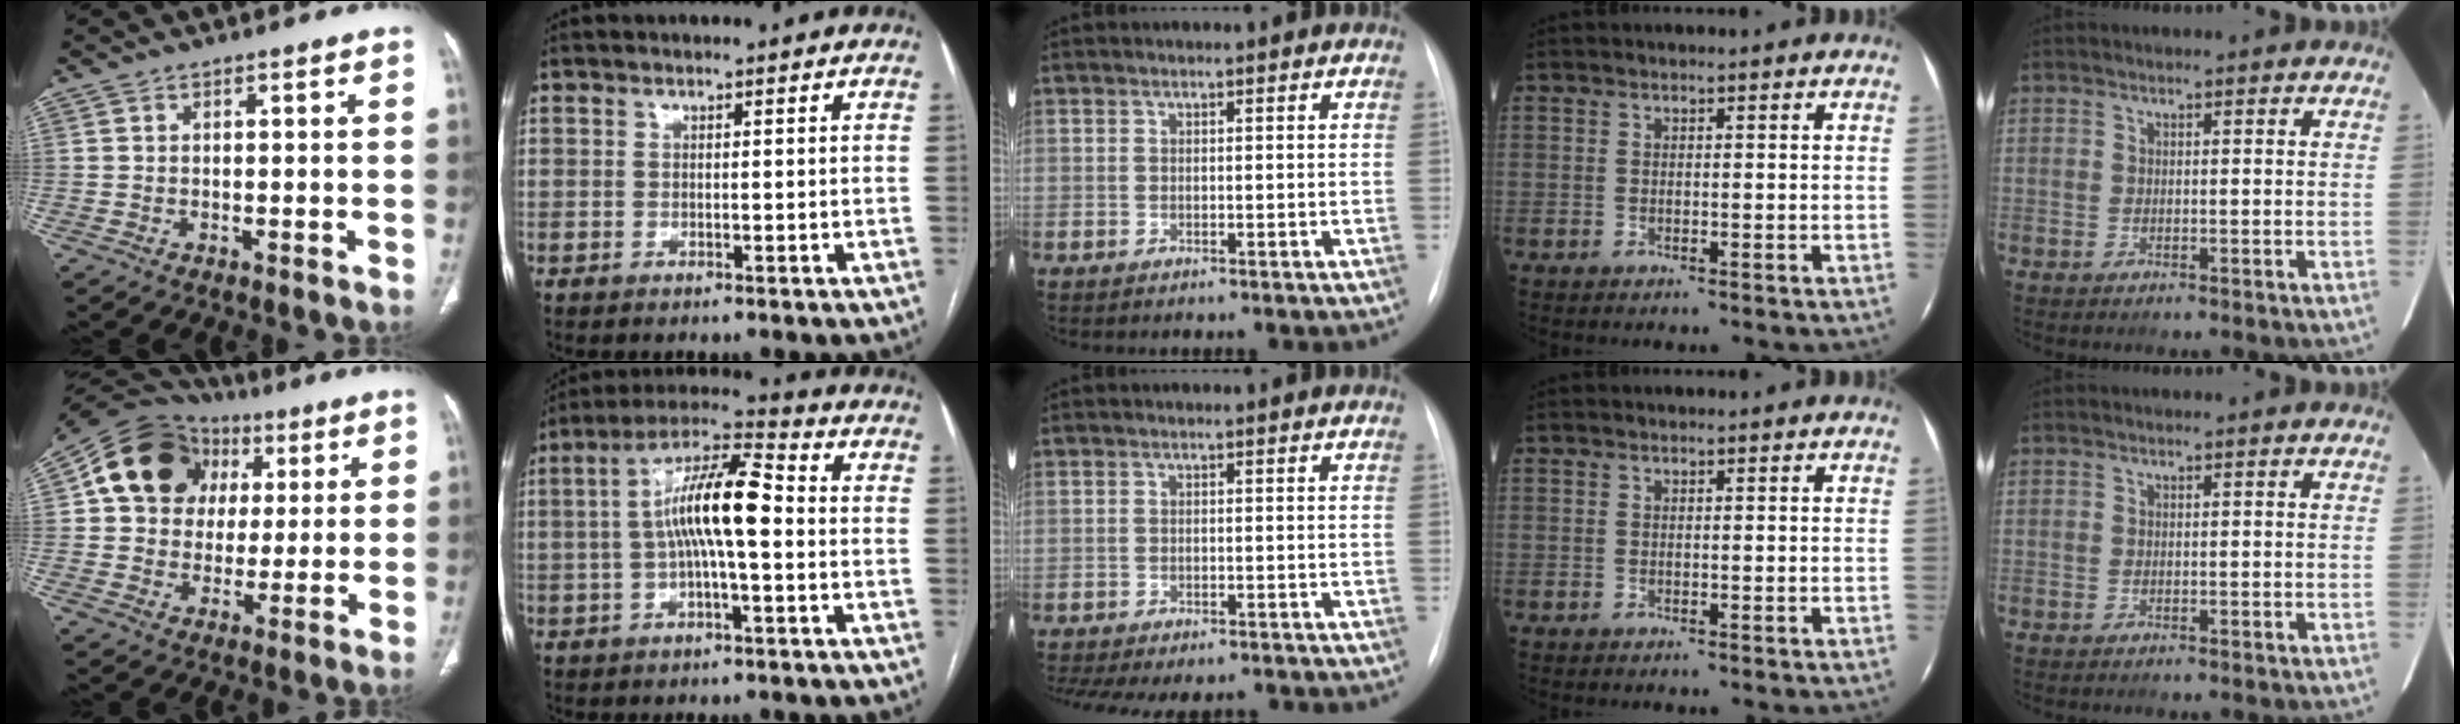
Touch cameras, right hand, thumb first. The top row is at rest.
{"thumb": {"total": 17.2, "force": [4.7, 14.4, 8.3], "torque": [-0.108, 0.021, 0.077]}, "index": {"total": 11.4, "force": [-0.4, 2.1, 11.2], "torque": [-0.207, 0.030, -0.011]}, "middle": {"total": 11.2, "force": [-9.3, 3.8, 4.8], "torque": [-0.096, 0.000, -0.119]}}